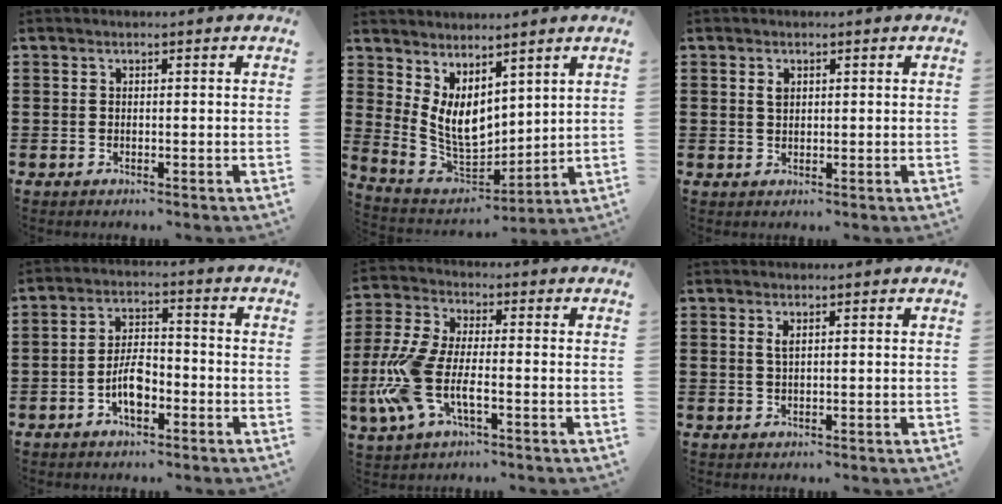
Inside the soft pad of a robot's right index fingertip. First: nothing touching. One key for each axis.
{"total": 6.7, "fx": 3.0, "fy": 4.2, "fz": 4.3, "tx": -0.118, "ty": -0.023, "tz": 0.056}
{"total": 1.4, "fx": 0.6, "fy": 0.8, "fz": 1.0, "tx": -0.021, "ty": 0.005, "tz": 0.010}
{"total": 5.6, "fx": -2.3, "fy": 2.6, "fz": 4.4, "tx": -0.096, "ty": 0.003, "tz": -0.047}
{"total": 9.5, "fx": -2.6, "fy": 4.3, "fz": 8.1, "tx": -0.207, "ty": -0.014, "tz": -0.054}
{"total": 1.3, "fx": 0.5, "fy": 0.3, "fz": 1.1, "tx": -0.023, "ty": 0.003, "tz": 0.008}